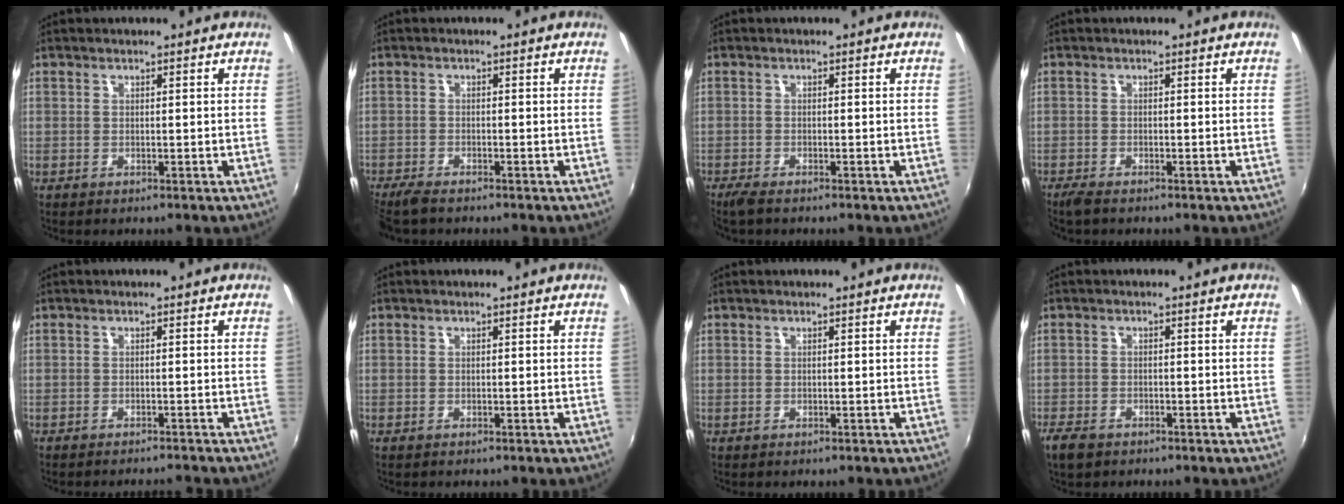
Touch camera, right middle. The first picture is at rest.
{"total": 4.3, "force": [-3.7, 0.9, 1.9], "torque": [-0.052, -0.019, -0.073]}
{"total": 2.6, "force": [-2.1, 0.4, 1.4], "torque": [-0.035, -0.009, -0.042]}
{"total": 2.5, "force": [-2.1, 0.5, 1.2], "torque": [-0.032, -0.009, -0.042]}
{"total": 3.7, "force": [-3.5, 0.3, 1.0], "torque": [-0.029, -0.008, -0.052]}
{"total": 0.0}
{"total": 0.0}
{"total": 4.2, "force": [-3.1, 2.1, 1.9], "torque": [-0.051, -0.012, -0.060]}